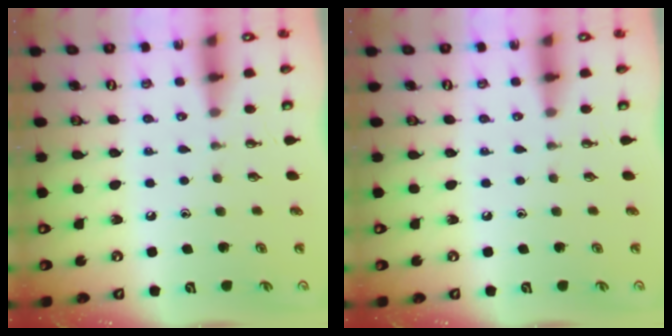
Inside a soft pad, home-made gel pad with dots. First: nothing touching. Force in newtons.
{"total": 0.0}